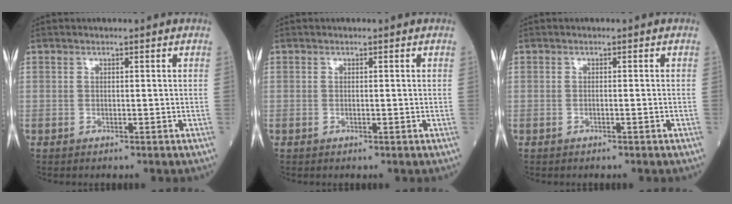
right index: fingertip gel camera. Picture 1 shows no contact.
{"total": 0.0}
{"total": 0.6, "force": [-0.4, -0.1, 0.4], "torque": [-0.007, 0.003, -0.004]}